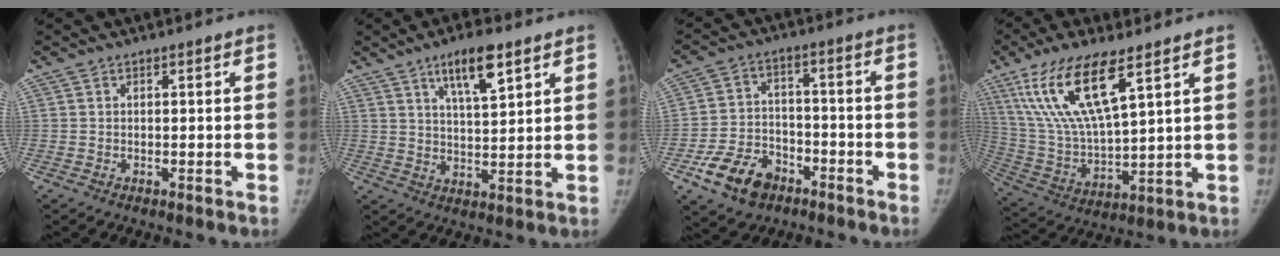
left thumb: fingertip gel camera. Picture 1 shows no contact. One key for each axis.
{"total": 8.8, "fx": 5.2, "fy": 2.4, "fz": 6.7, "tx": -0.103, "ty": -0.028, "tz": 0.090}
{"total": 10.9, "fx": -6.2, "fy": 7.3, "fz": 5.2, "tx": -0.076, "ty": 0.035, "tz": -0.106}
{"total": 17.6, "fx": 9.2, "fy": 5.2, "fz": 14.1, "tx": -0.283, "ty": -0.033, "tz": 0.186}